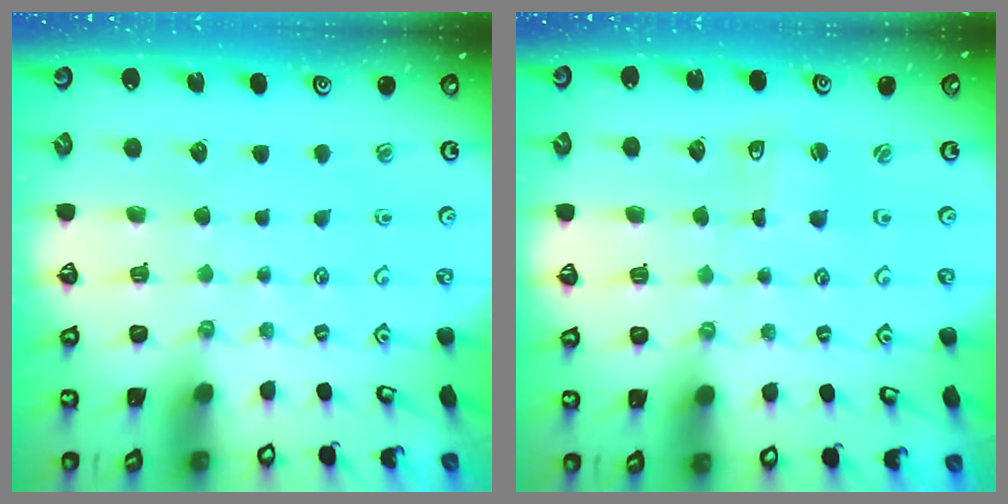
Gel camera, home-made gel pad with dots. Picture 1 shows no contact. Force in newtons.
{"total": 2.0, "press": 2.0, "slide": 0.3}